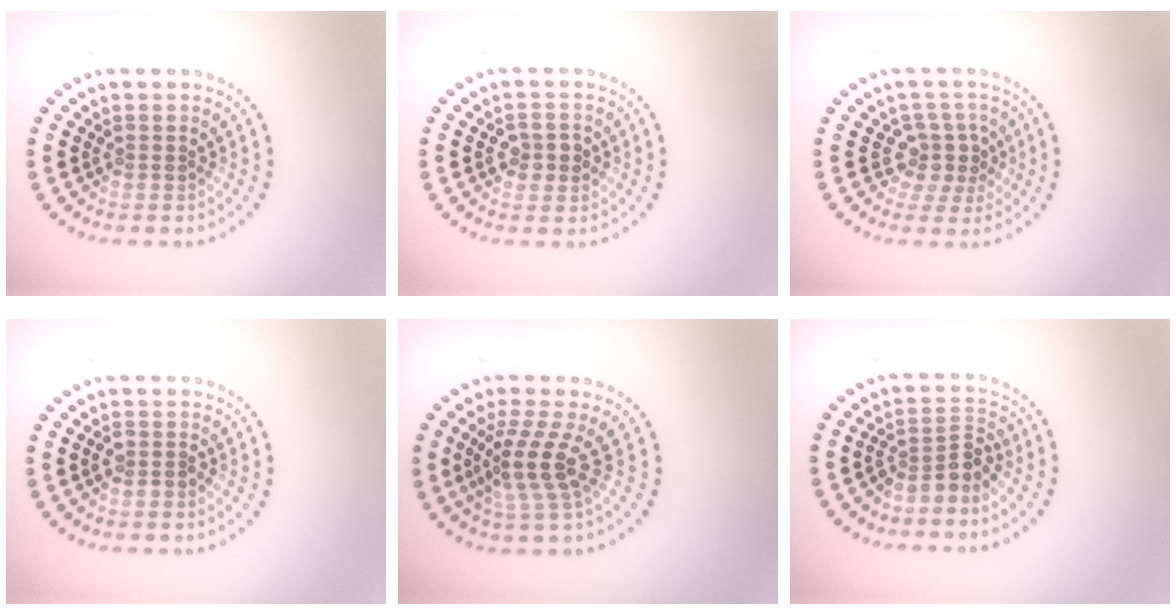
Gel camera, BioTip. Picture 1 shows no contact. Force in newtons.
{"total": 2.2, "press": 2.2, "slide": 0.4}
{"total": 2.9, "press": 2.3, "slide": 1.7}
{"total": 1.2, "press": 1.1, "slide": 0.5}
{"total": 3.6, "press": 2.6, "slide": 2.4}
{"total": 2.9, "press": 2.1, "slide": 2.0}